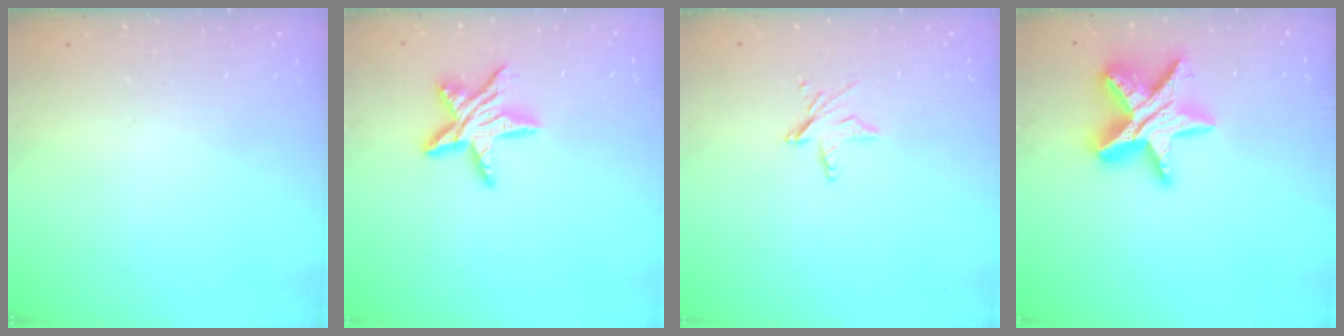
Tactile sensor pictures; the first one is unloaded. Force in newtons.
{"total": 11.9, "press": 11.9, "slide": 0.7}
{"total": 5.1, "press": 5.1, "slide": 0.5}
{"total": 18.1, "press": 18.0, "slide": 1.8}